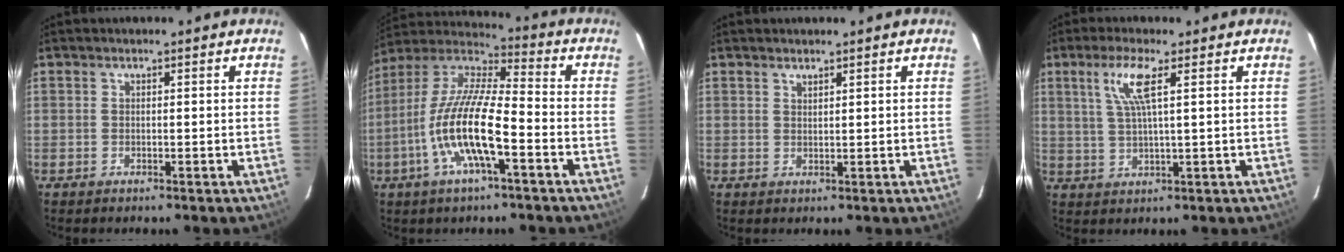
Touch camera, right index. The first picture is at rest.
{"total": 15.5, "force": [-5.5, 3.4, 14.1], "torque": [-0.281, -0.006, -0.114]}
{"total": 1.0, "force": [0.9, 0.2, 0.3], "torque": [-0.006, 0.001, 0.017]}
{"total": 6.0, "force": [2.4, 0.3, 5.5], "torque": [-0.110, 0.002, 0.051]}